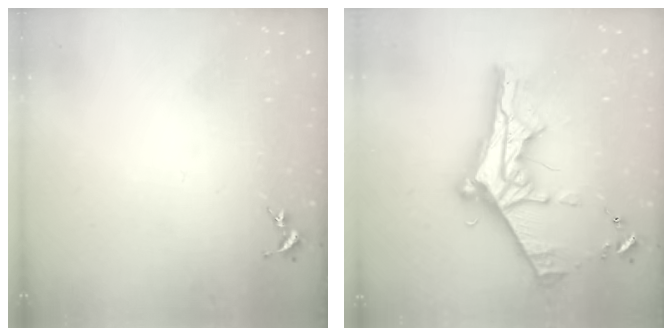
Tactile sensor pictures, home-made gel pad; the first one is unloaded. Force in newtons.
{"total": 10.9, "press": 10.8, "slide": 1.0}